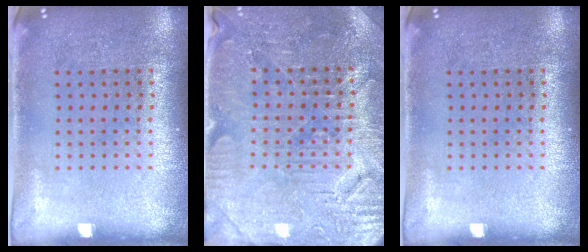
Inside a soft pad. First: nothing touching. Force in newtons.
{"total": 3.7, "press": 3.6, "slide": 0.6}
{"total": 0.0}